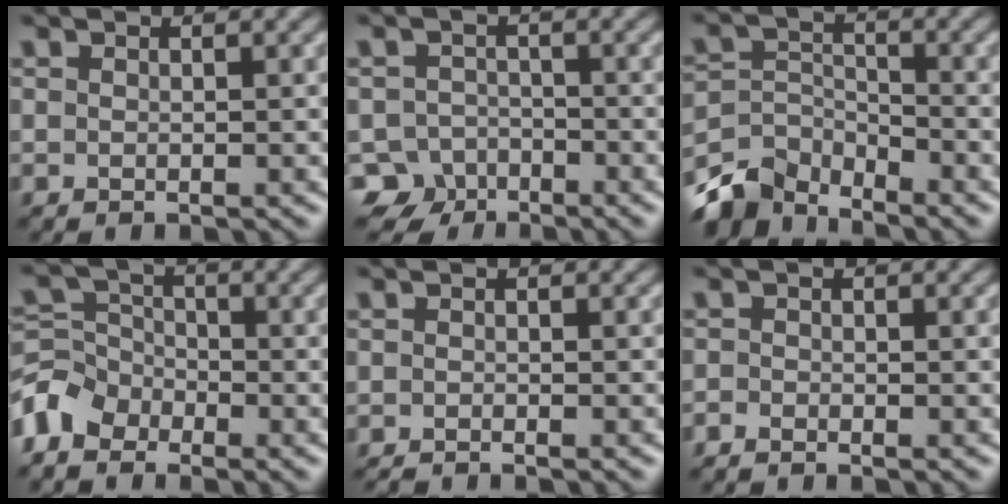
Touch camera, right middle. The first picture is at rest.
{"total": 4.5, "force": [-3.3, 3.0, 0.8], "torque": [-0.001, -0.004, -0.059]}
{"total": 5.6, "force": [-4.9, 2.2, 1.4], "torque": [-0.028, -0.008, -0.103]}
{"total": 4.7, "force": [-3.4, 3.0, 1.4], "torque": [-0.034, 0.003, -0.084]}
{"total": 1.0, "force": [-1.0, 0.0, 0.3], "torque": [0.000, -0.004, -0.019]}
{"total": 1.0, "force": [-1.0, 0.2, 0.2], "torque": [-0.001, -0.005, -0.022]}